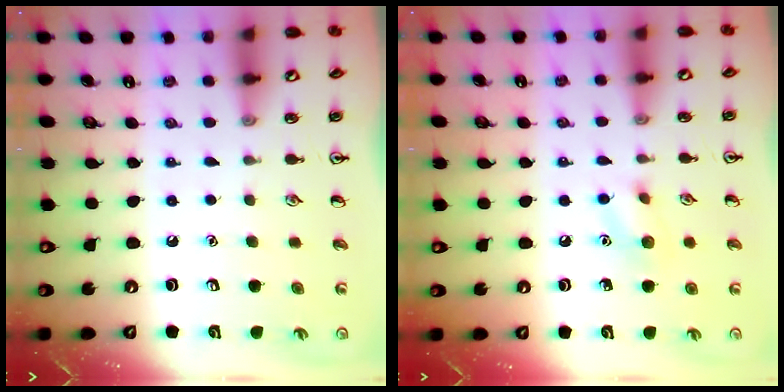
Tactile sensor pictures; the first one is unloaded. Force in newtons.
{"total": 7.7, "press": 7.5, "slide": 1.8}